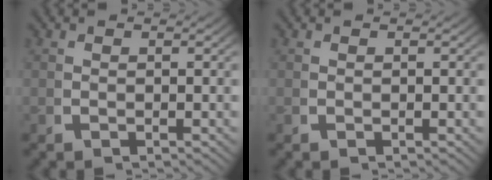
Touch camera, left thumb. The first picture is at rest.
{"total": 0.0}